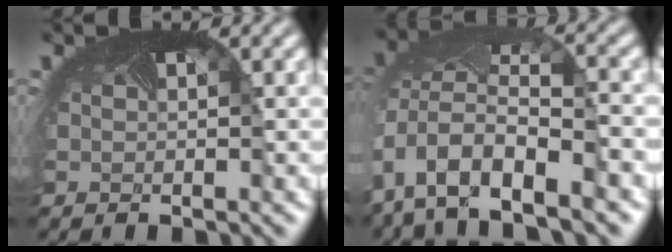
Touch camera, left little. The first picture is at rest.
{"total": 10.9, "force": [-6.1, 6.1, 6.6], "torque": [-0.174, -0.038, -0.077]}